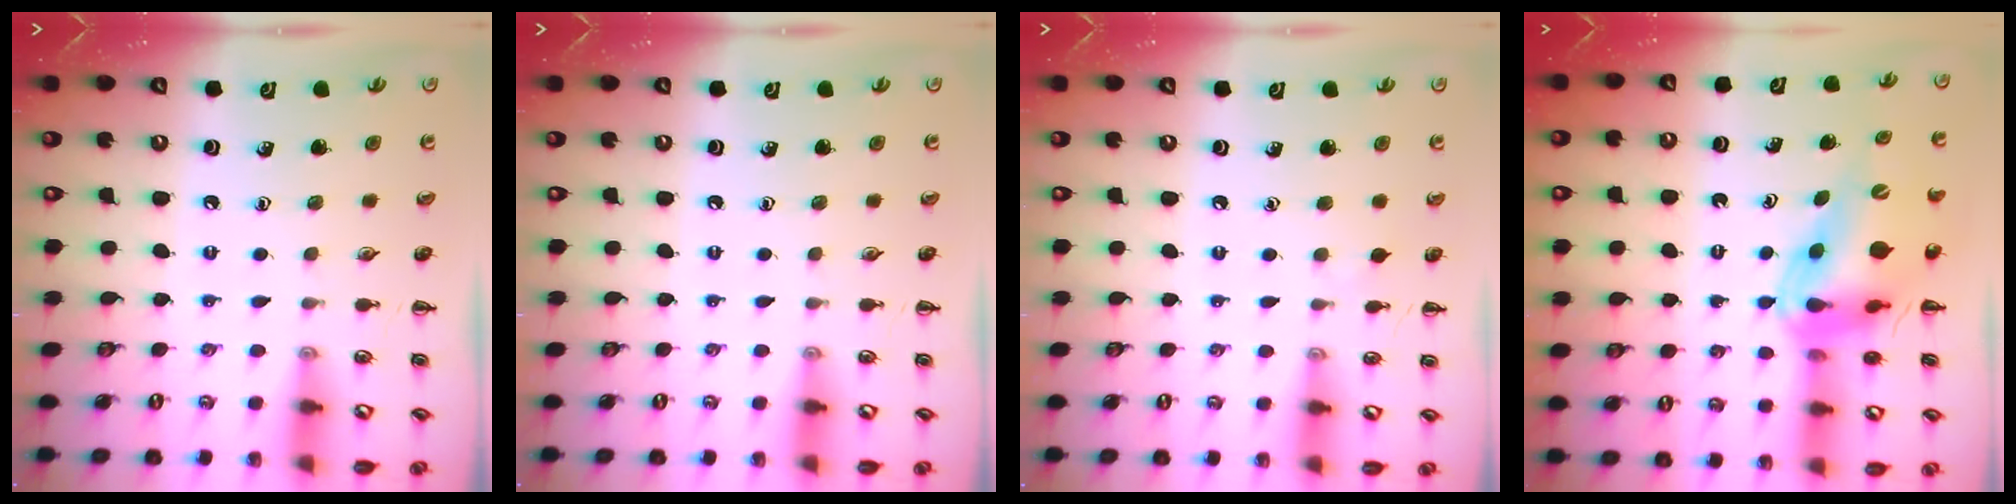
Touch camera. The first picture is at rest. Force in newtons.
{"total": 0.0}
{"total": 2.4, "press": 2.3, "slide": 0.9}
{"total": 15.5, "press": 14.8, "slide": 4.5}